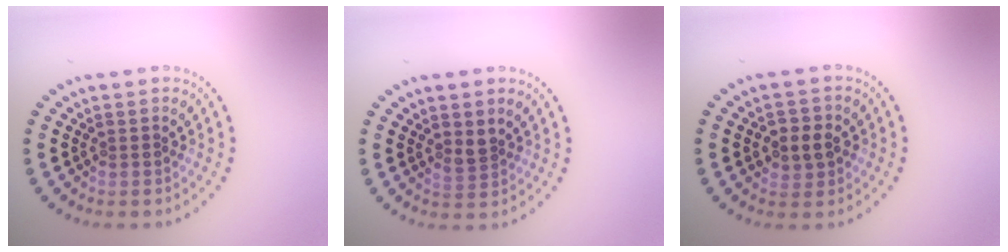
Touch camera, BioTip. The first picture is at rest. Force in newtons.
{"total": 1.5, "press": 1.2, "slide": 0.9}
{"total": 2.6, "press": 2.6, "slide": 0.3}